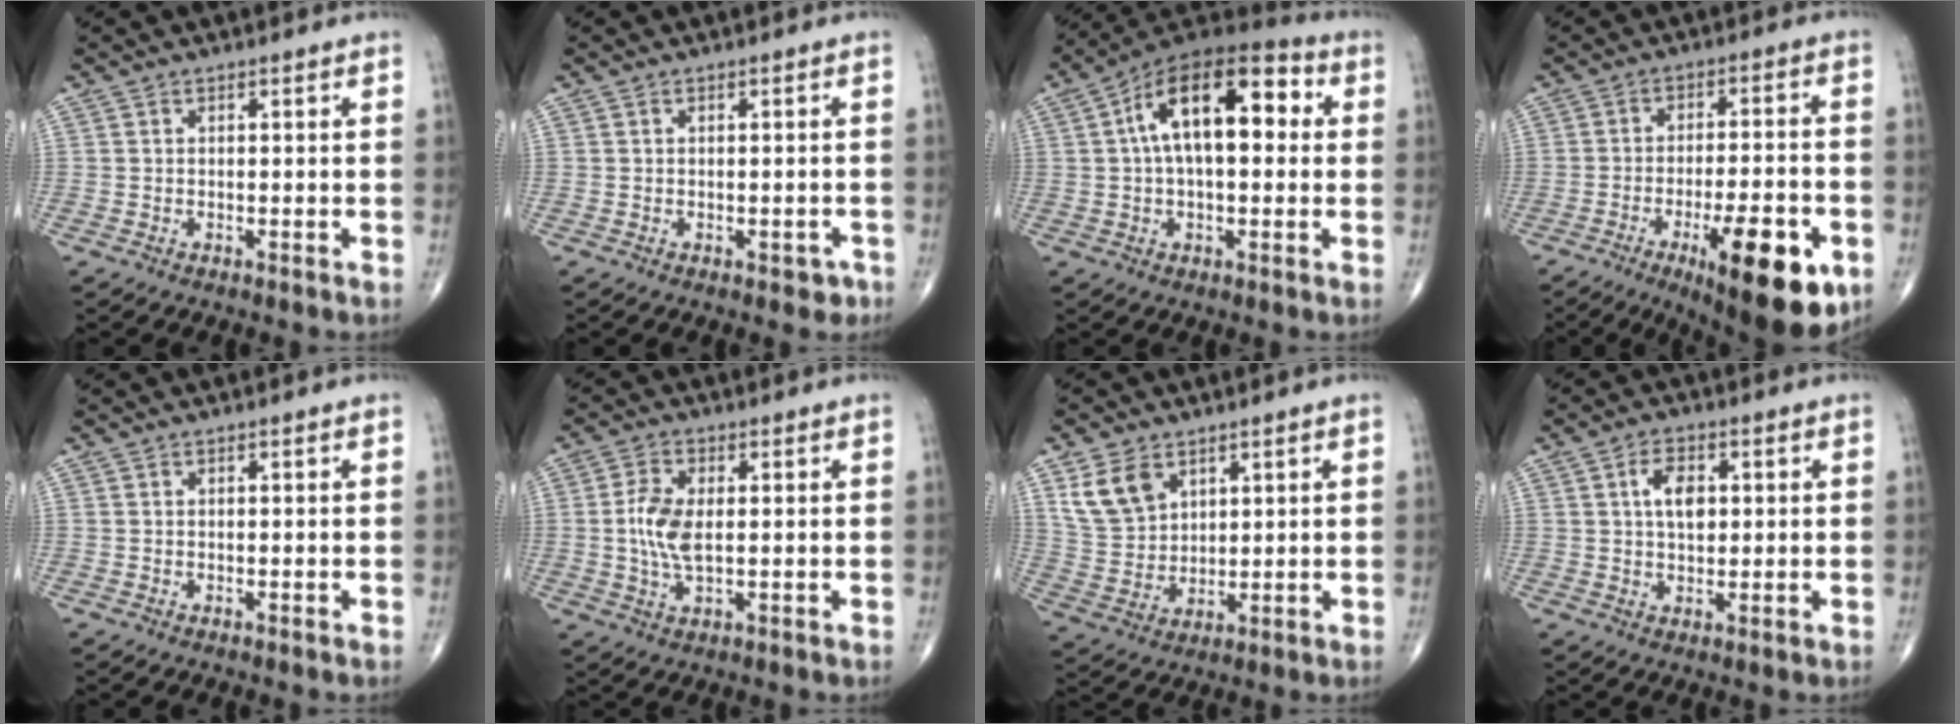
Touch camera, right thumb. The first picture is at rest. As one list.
[{"total": 2.1, "force": [-1.0, 1.2, 1.4], "torque": [-0.002, 0.007, -0.007]}, {"total": 17.7, "force": [3.2, 8.9, 14.9], "torque": [-0.221, 0.039, 0.040]}, {"total": 18.6, "force": [-7.8, 5.7, 15.9], "torque": [-0.189, 0.017, -0.102]}, {"total": 0.0}, {"total": 6.9, "force": [0.2, 3.4, 6.0], "torque": [-0.129, -0.002, 0.002]}, {"total": 8.8, "force": [4.7, 6.0, 4.4], "torque": [-0.073, -0.017, 0.105]}, {"total": 5.8, "force": [1.4, 3.4, 4.5], "torque": [-0.067, -0.002, 0.021]}]